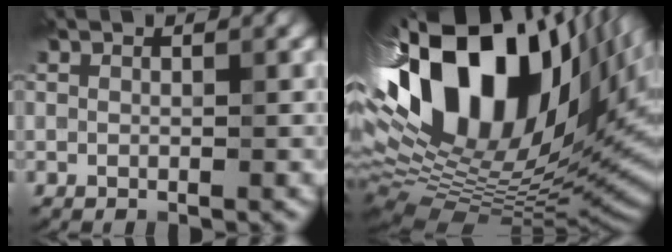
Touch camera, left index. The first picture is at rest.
{"total": 20.4, "force": [5.2, 11.2, 16.2], "torque": [-0.302, 0.001, 0.095]}